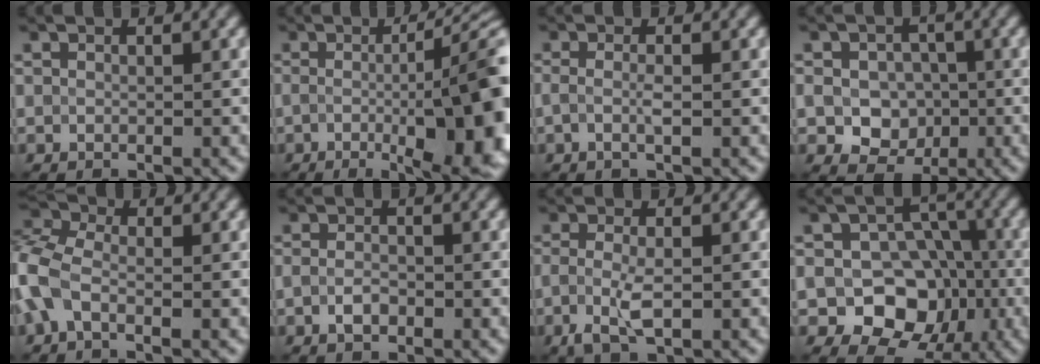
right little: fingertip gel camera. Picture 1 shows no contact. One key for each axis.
{"total": 15.5, "fx": -1.7, "fy": 5.0, "fz": 14.6, "tx": -0.140, "ty": -0.002, "tz": -0.024}
{"total": 1.2, "fx": -0.3, "fy": 0.2, "fz": 1.2, "tx": -0.027, "ty": -0.005, "tz": -0.005}
{"total": 5.4, "fx": -0.9, "fy": 4.4, "fz": 2.9, "tx": -0.038, "ty": -0.008, "tz": -0.020}
{"total": 4.8, "fx": -1.5, "fy": 2.8, "fz": 3.6, "tx": -0.097, "ty": 0.010, "tz": -0.047}
{"total": 1.5, "fx": -0.7, "fy": 0.8, "fz": 1.0, "tx": -0.022, "ty": -0.001, "tz": -0.014}
{"total": 2.8, "fx": -0.8, "fy": 1.0, "fz": 2.5, "tx": -0.061, "ty": -0.011, "tz": -0.014}
{"total": 9.0, "fx": -2.5, "fy": 7.1, "fz": 5.0, "tx": -0.050, "ty": -0.004, "tz": -0.056}